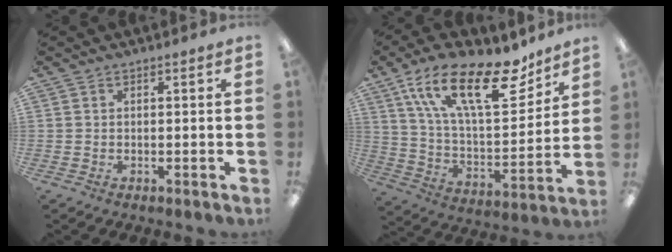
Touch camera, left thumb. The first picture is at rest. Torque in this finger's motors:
{"motor_torque": [0.54, 0.60, 1.53, -1.25, 0.47]}